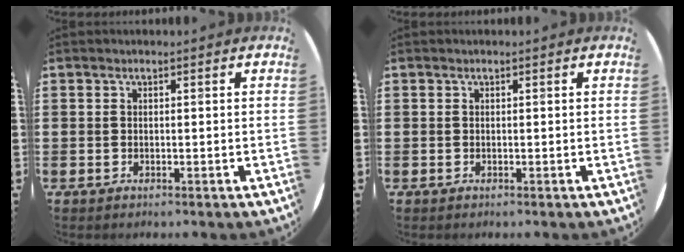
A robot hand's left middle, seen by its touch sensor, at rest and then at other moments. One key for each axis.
{"total": 0.0}